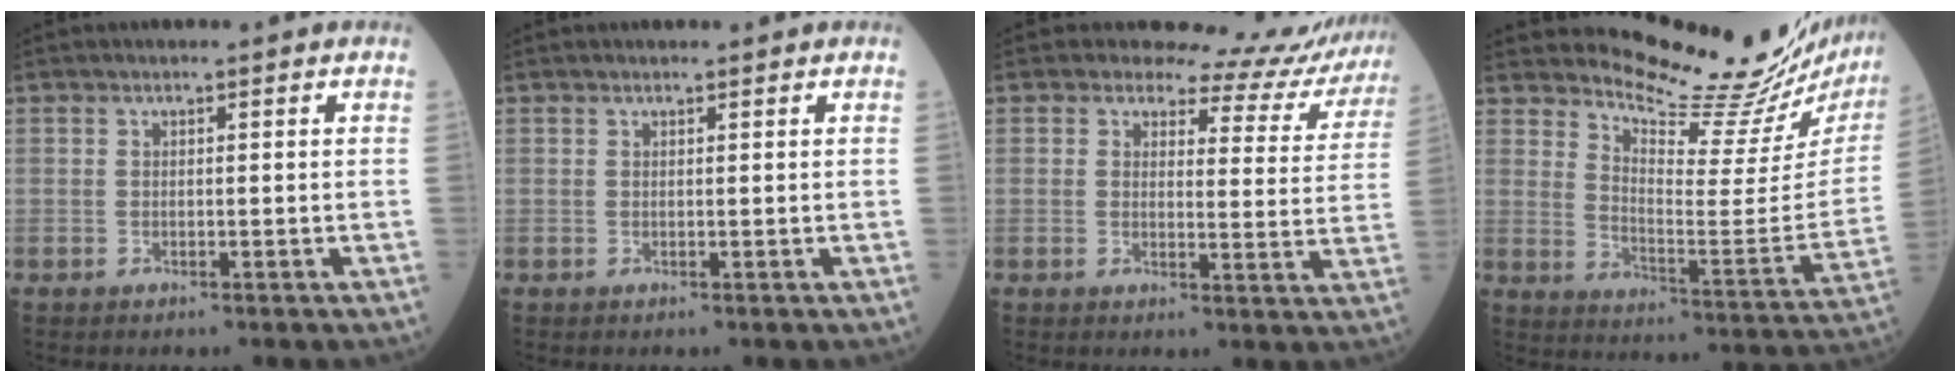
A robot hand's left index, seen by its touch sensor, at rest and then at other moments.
{"total": 1.0, "force": [0.9, 0.1, 0.3], "torque": [-0.008, 0.008, 0.016]}
{"total": 10.2, "force": [10.0, 2.0, 0.0], "torque": [0.021, -0.046, 0.096]}
{"total": 21.7, "force": [20.8, 1.1, 6.1], "torque": [-0.101, -0.123, 0.266]}